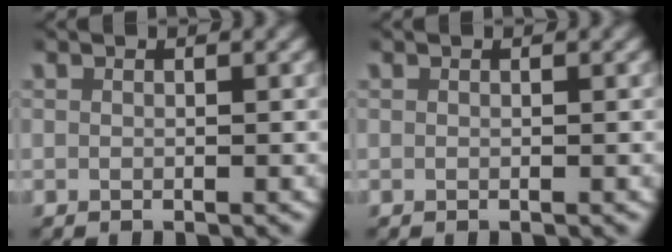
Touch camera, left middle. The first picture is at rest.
{"total": 0.0}